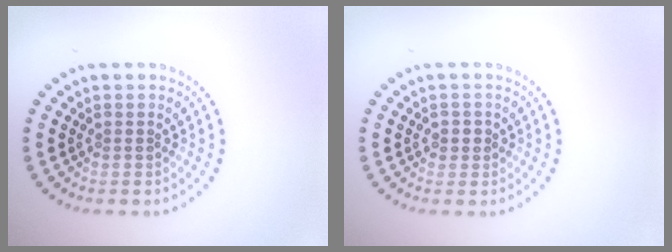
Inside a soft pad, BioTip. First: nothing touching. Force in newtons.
{"total": 1.1, "press": 1.0, "slide": 0.4}